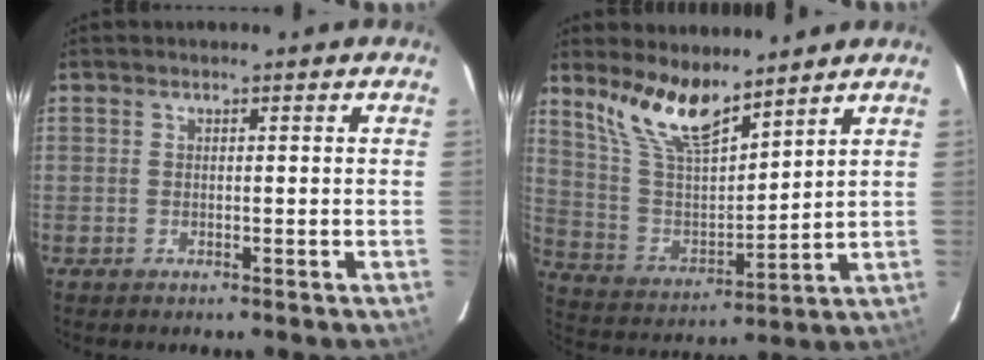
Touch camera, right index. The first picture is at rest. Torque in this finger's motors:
{"motor_torque": [0.77, 1.00, 0.29, 0.10]}